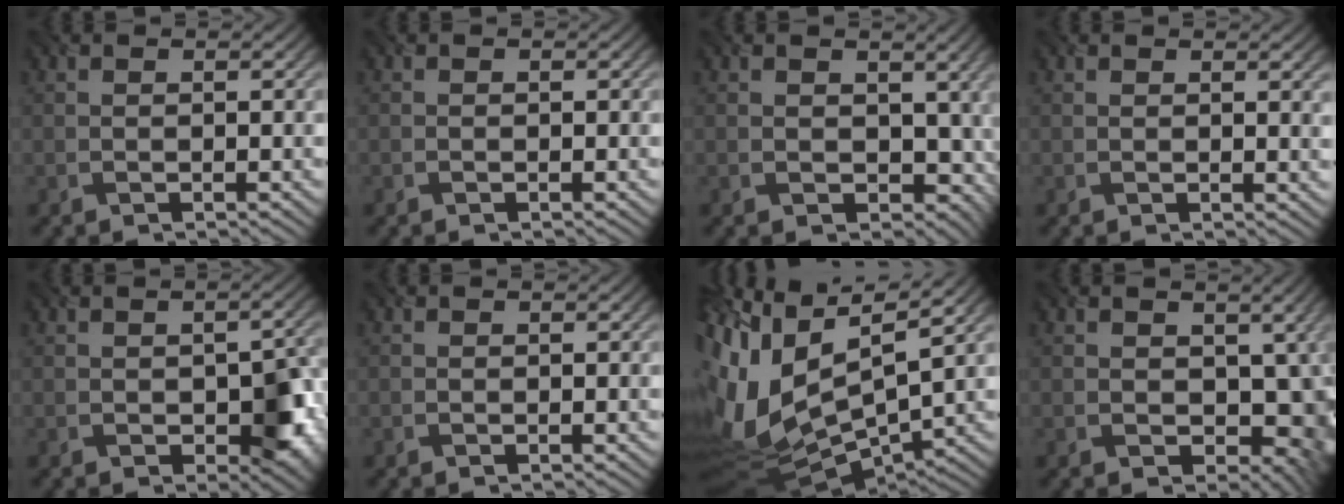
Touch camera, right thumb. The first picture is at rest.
{"total": 0.0}
{"total": 6.4, "force": [0.4, 4.6, 4.4], "torque": [-0.076, -0.019, 0.012]}
{"total": 1.9, "force": [1.1, 0.3, 1.5], "torque": [-0.024, -0.001, 0.020]}
{"total": 6.0, "force": [-1.1, 3.5, 4.8], "torque": [-0.068, -0.012, -0.010]}
{"total": 0.0}
{"total": 16.0, "force": [2.3, 7.2, 14.1], "torque": [-0.323, -0.010, 0.062]}
{"total": 9.5, "force": [0.4, 6.4, 7.0], "torque": [-0.111, -0.031, 0.018]}